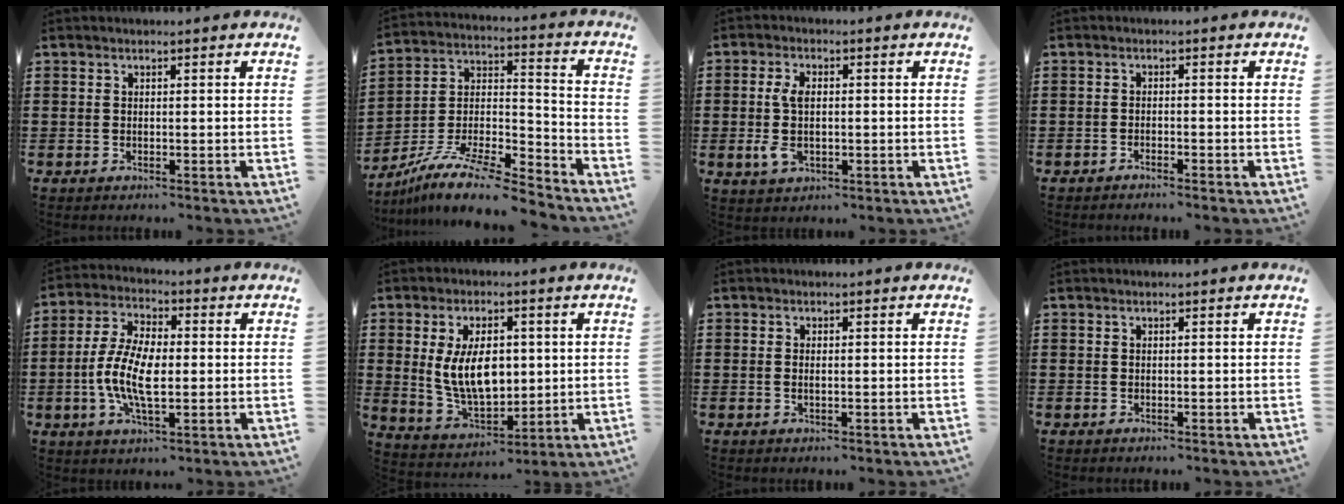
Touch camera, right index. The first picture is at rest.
{"total": 11.2, "force": [-9.6, 2.0, 5.4], "torque": [-0.106, 0.018, -0.193]}
{"total": 5.2, "force": [-0.4, 2.9, 4.3], "torque": [-0.102, 0.000, -0.013]}
{"total": 1.2, "force": [-1.1, -0.1, 0.1], "torque": [-0.006, 0.000, -0.023]}
{"total": 9.3, "force": [-1.5, 3.8, 8.4], "torque": [-0.185, -0.006, -0.033]}
{"total": 9.7, "force": [1.3, 5.5, 7.8], "torque": [-0.159, 0.000, 0.019]}
{"total": 0.9, "force": [-0.1, 0.3, 0.8], "torque": [-0.017, 0.001, -0.002]}
{"total": 0.0}